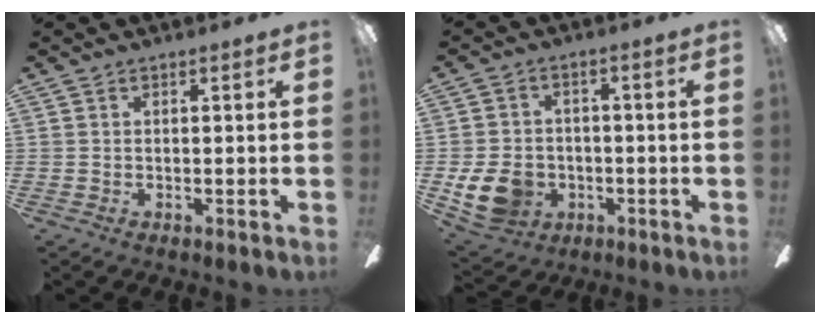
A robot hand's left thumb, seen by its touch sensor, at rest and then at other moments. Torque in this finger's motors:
{"motor_torque": [1.24, 1.61, 0.39, -0.26, 0.08]}